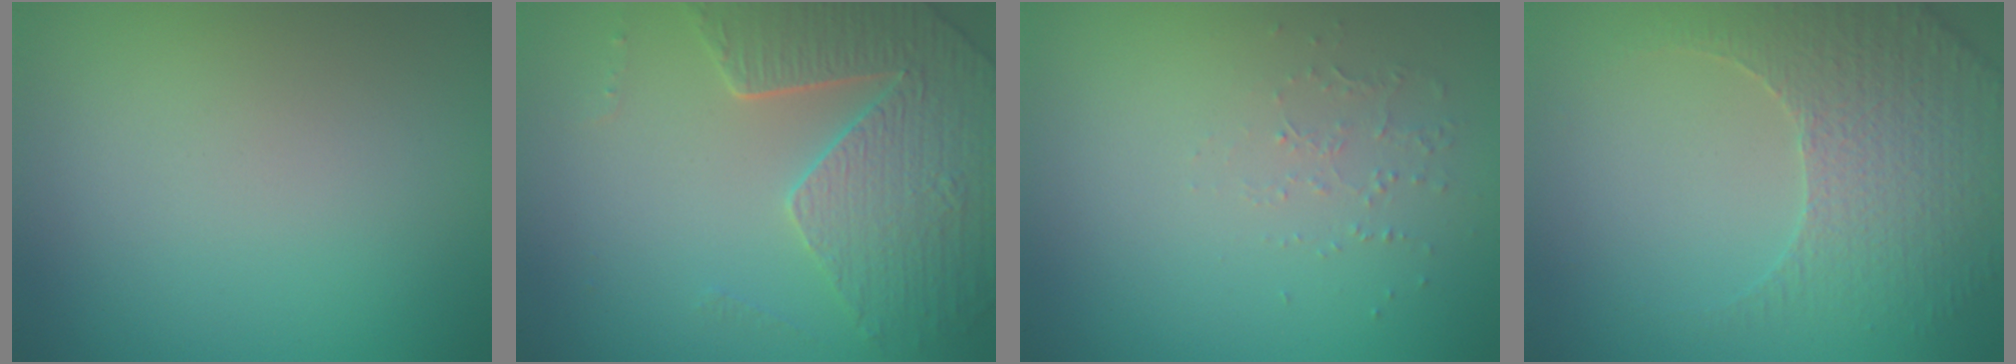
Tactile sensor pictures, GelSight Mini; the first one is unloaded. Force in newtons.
{"total": 5.2, "press": 4.6, "slide": 2.5}
{"total": 0.8, "press": 0.5, "slide": 0.6}
{"total": 3.8, "press": 3.7, "slide": 1.0}